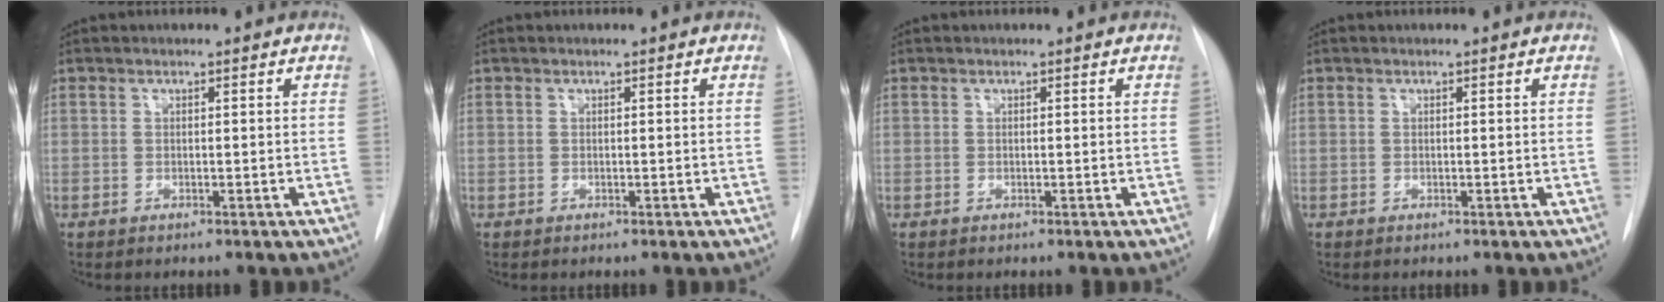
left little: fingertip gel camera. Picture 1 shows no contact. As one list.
[{"total": 0.0}, {"total": 0.0}, {"total": 0.0}]